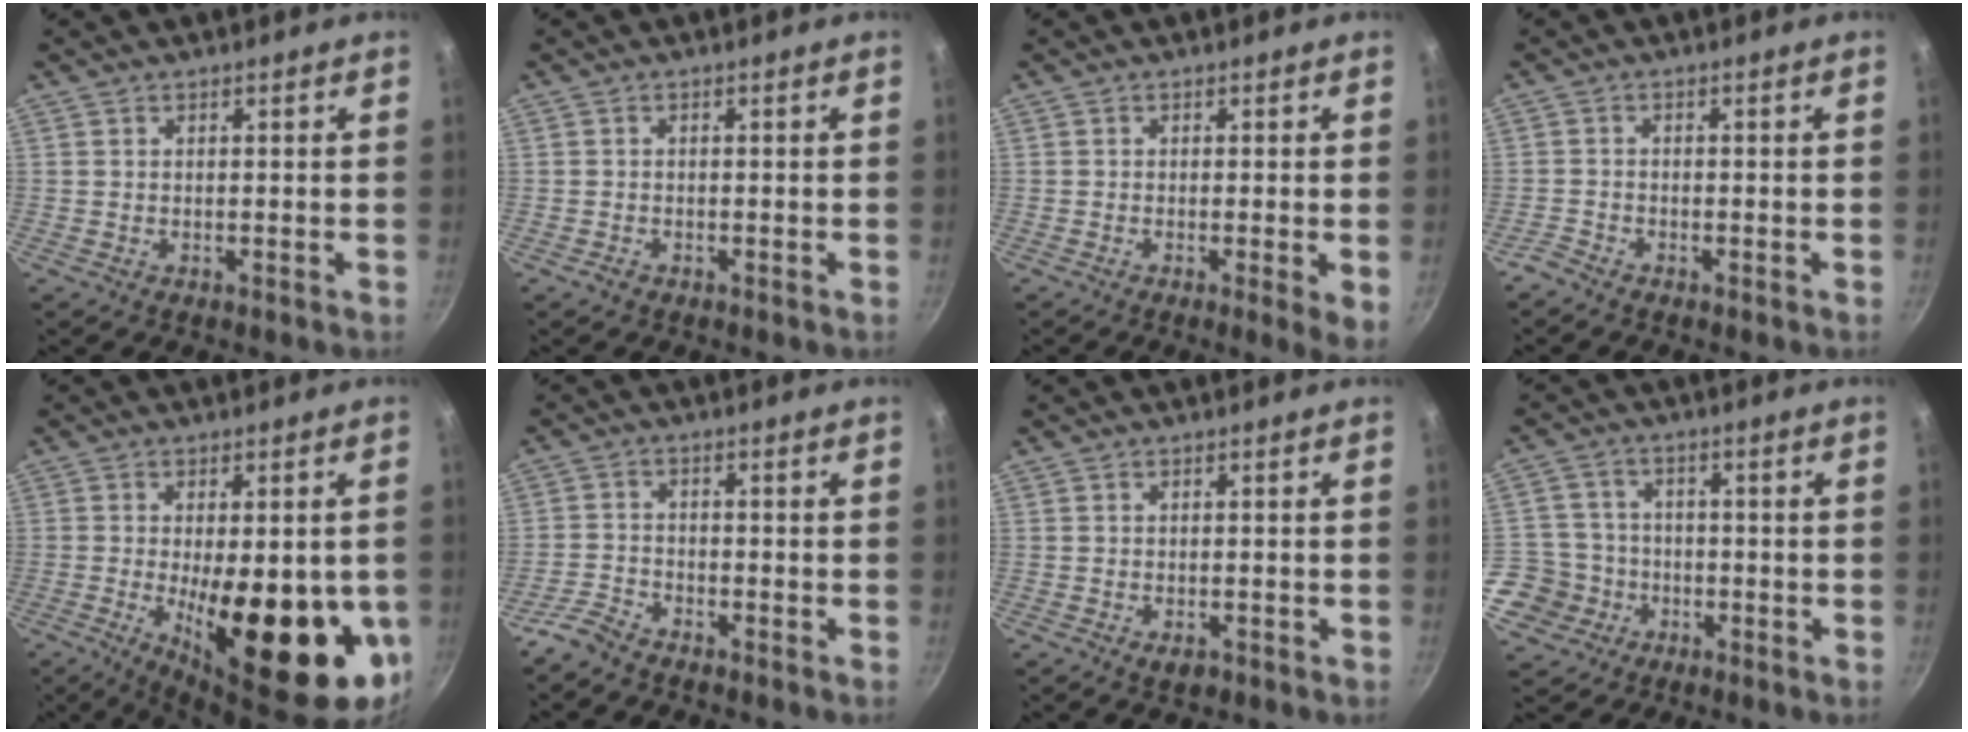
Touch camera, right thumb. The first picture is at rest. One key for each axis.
{"total": 1.0, "fx": -0.7, "fy": 0.7, "fz": 0.3, "tx": -0.010, "ty": 0.007, "tz": -0.013}
{"total": 4.3, "fx": -0.8, "fy": 0.7, "fz": 4.2, "tx": -0.054, "ty": -0.009, "tz": -0.011}
{"total": 1.9, "fx": -1.7, "fy": 0.6, "fz": 0.5, "tx": -0.021, "ty": 0.013, "tz": -0.038}
{"total": 22.6, "fx": -3.9, "fy": 8.4, "fz": 20.6, "tx": -0.270, "ty": -0.022, "tz": -0.042}
{"total": 3.7, "fx": -3.3, "fy": 1.4, "fz": 1.2, "tx": -0.027, "ty": 0.026, "tz": -0.072}
{"total": 2.1, "fx": -1.0, "fy": 1.2, "fz": 1.5, "tx": -0.022, "ty": 0.002, "tz": -0.013}
{"total": 8.9, "fx": -2.9, "fy": 8.3, "fz": 1.7, "tx": -0.008, "ty": 0.033, "tz": -0.059}